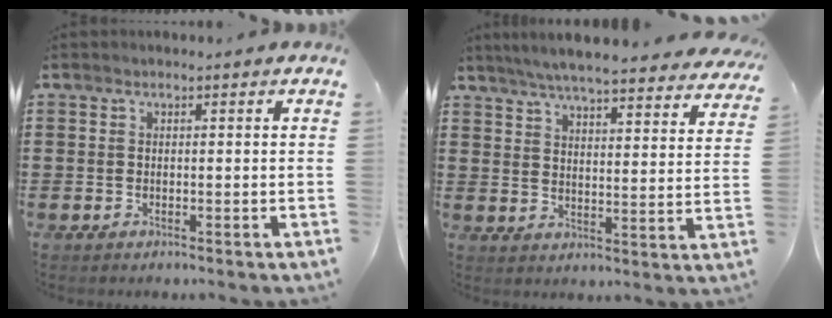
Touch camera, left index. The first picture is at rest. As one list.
[{"total": 6.0, "force": [5.6, -0.3, 2.2], "torque": [-0.064, -0.033, 0.097]}]